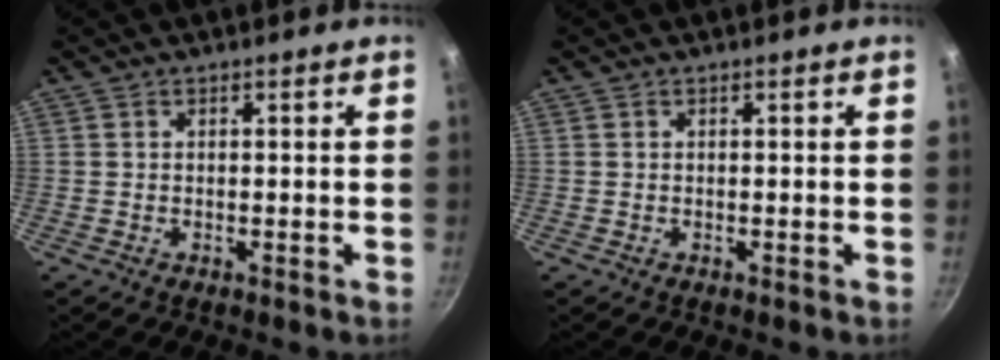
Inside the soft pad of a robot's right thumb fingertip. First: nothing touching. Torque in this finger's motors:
{"motor_torque": [0.02, 0.02, 0.03, 0.34, 0.00]}